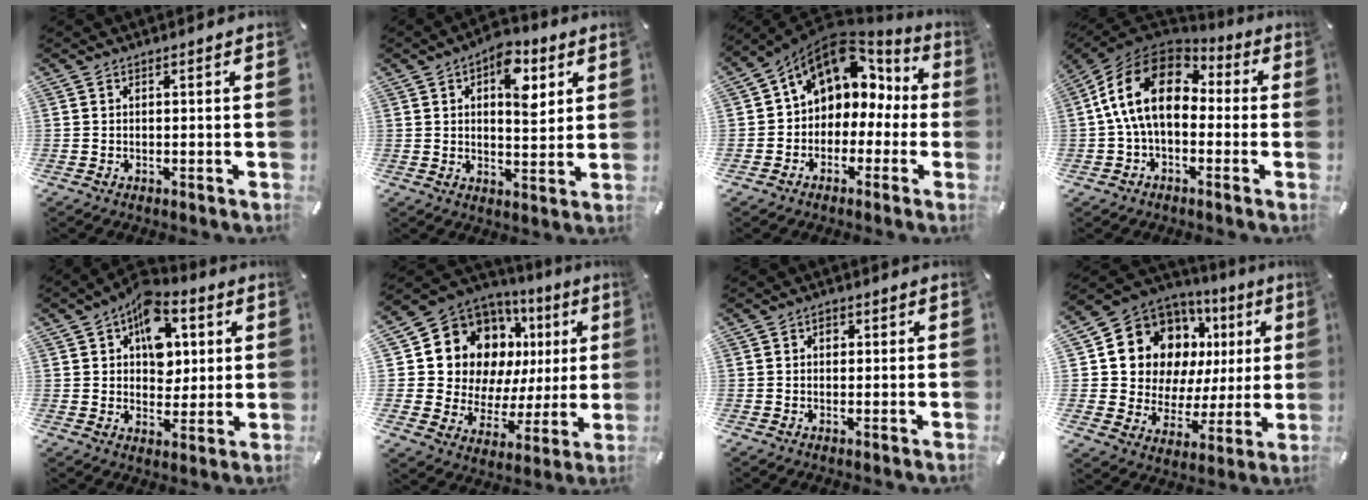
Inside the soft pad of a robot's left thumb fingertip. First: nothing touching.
{"total": 10.3, "force": [4.2, 5.9, 7.4], "torque": [-0.081, -0.018, 0.064]}
{"total": 10.4, "force": [4.6, 8.0, 4.8], "torque": [-0.081, -0.032, 0.083]}
{"total": 16.9, "force": [1.1, 10.9, 12.9], "torque": [-0.263, 0.021, 0.012]}
{"total": 12.3, "force": [4.9, 8.8, 7.2], "torque": [-0.102, -0.020, 0.088]}
{"total": 17.4, "force": [8.3, 13.2, 7.7], "torque": [-0.127, -0.066, 0.170]}
{"total": 1.6, "force": [0.3, 1.3, 0.8], "torque": [-0.010, 0.005, 0.002]}
{"total": 15.0, "force": [7.2, 11.6, 6.0], "torque": [-0.104, -0.058, 0.144]}